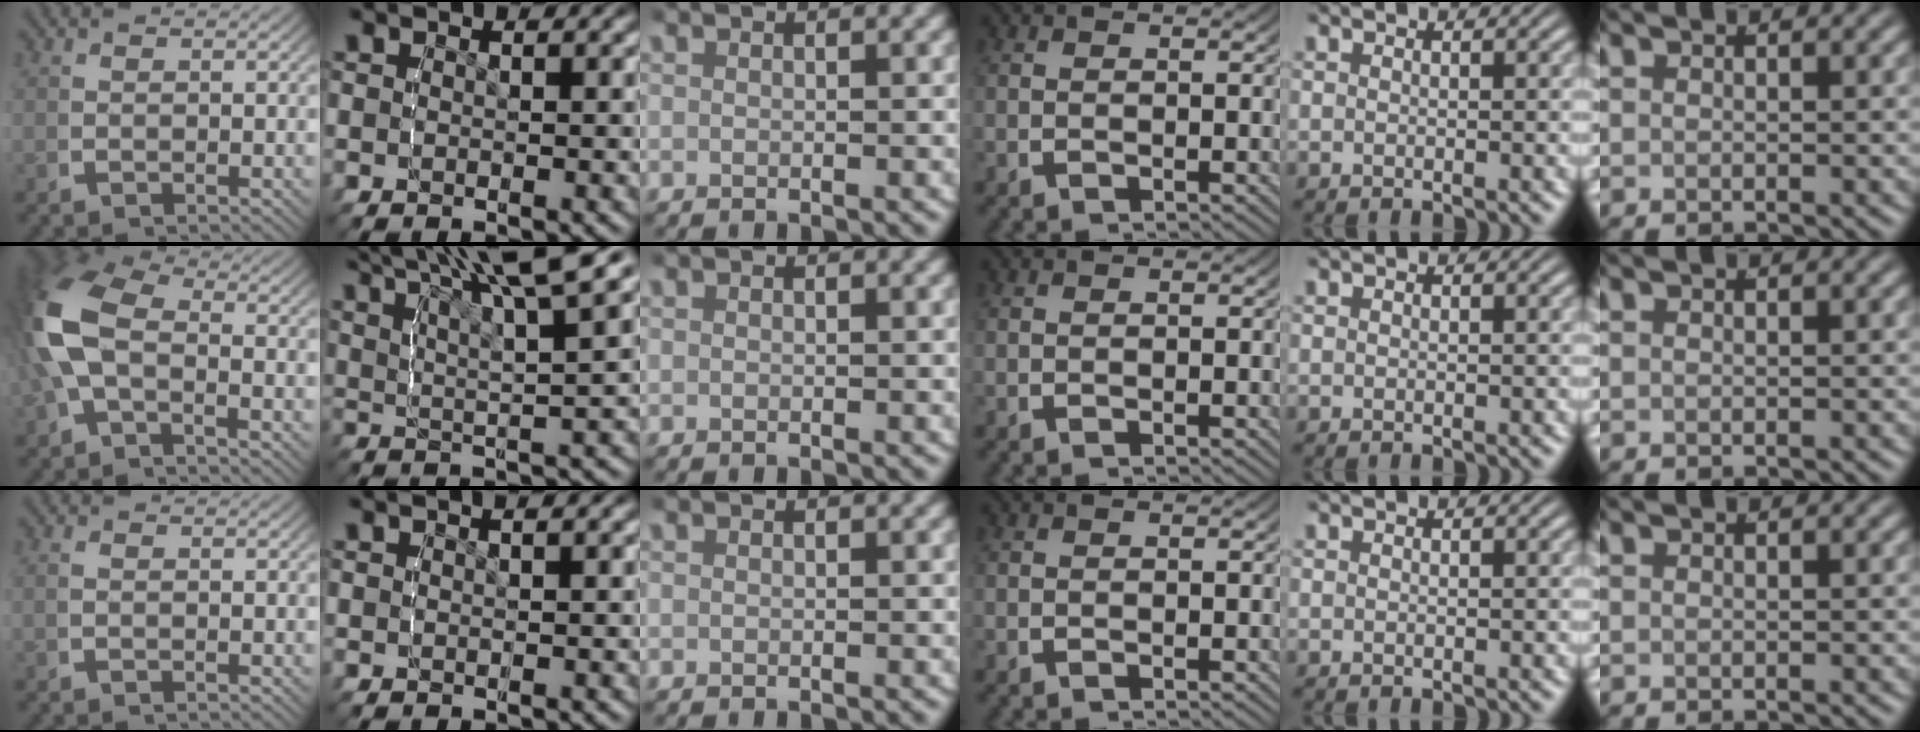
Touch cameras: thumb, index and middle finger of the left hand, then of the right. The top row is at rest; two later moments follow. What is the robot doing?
{"motion": "lift_and_place", "object": "markers"}